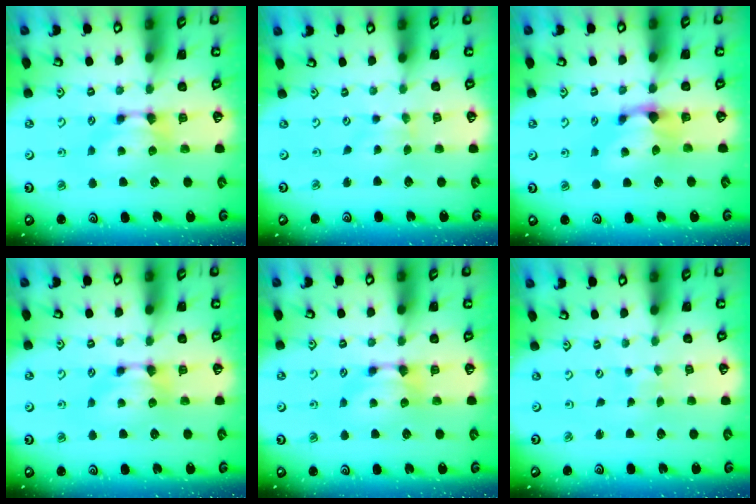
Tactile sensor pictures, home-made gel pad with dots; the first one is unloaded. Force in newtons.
{"total": 1.0, "press": 0.9, "slide": 0.3}
{"total": 1.2, "press": 0.1, "slide": 1.2}
{"total": 0.0}
{"total": 0.0}
{"total": 5.8, "press": 5.8, "slide": 0.3}